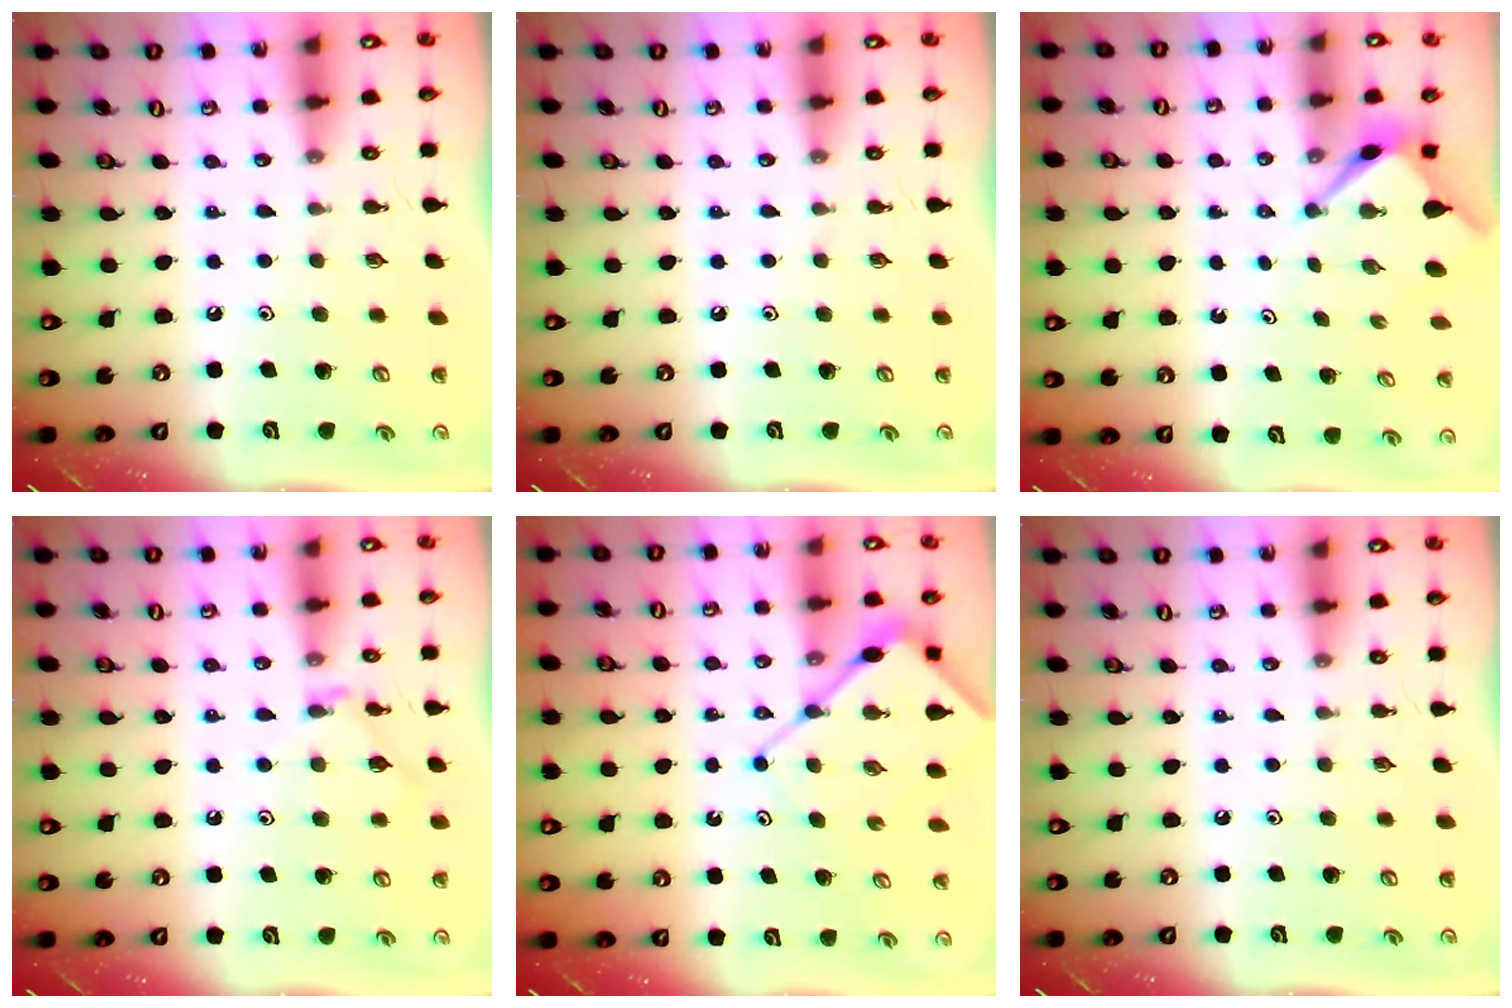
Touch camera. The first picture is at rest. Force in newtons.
{"total": 0.0}
{"total": 3.0, "press": 3.0, "slide": 0.2}
{"total": 5.8, "press": 5.7, "slide": 0.7}
{"total": 8.6, "press": 8.5, "slide": 0.9}
{"total": 0.0}